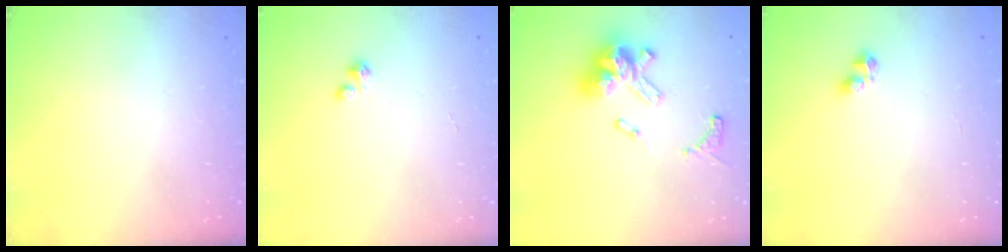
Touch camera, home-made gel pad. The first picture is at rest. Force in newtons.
{"total": 1.4, "press": 1.4, "slide": 0.2}
{"total": 16.3, "press": 16.1, "slide": 2.3}
{"total": 3.1, "press": 3.0, "slide": 0.7}